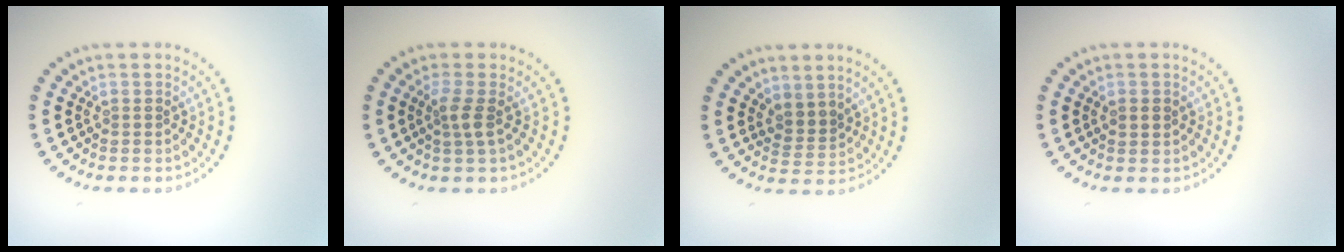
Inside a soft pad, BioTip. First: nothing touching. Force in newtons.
{"total": 1.7, "press": 1.4, "slide": 1.0}
{"total": 2.0, "press": 1.3, "slide": 1.6}
{"total": 1.5, "press": 1.5, "slide": 0.1}